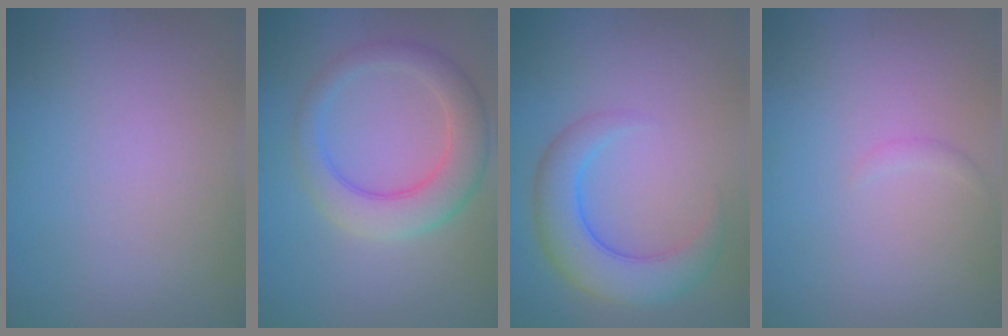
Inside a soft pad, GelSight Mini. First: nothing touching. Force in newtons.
{"total": 5.4, "press": 5.4, "slide": 0.3}
{"total": 5.8, "press": 5.8, "slide": 0.2}
{"total": 0.6, "press": 0.6, "slide": 0.1}